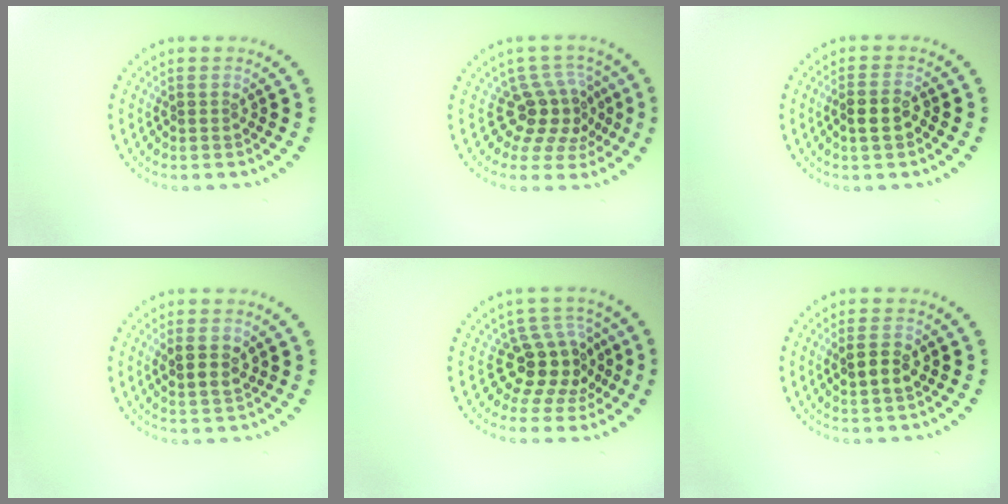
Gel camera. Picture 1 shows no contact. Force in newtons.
{"total": 3.9, "press": 2.9, "slide": 2.6}
{"total": 1.9, "press": 1.8, "slide": 0.5}
{"total": 2.4, "press": 2.2, "slide": 0.8}
{"total": 4.3, "press": 3.5, "slide": 2.5}
{"total": 2.4, "press": 2.3, "slide": 0.4}